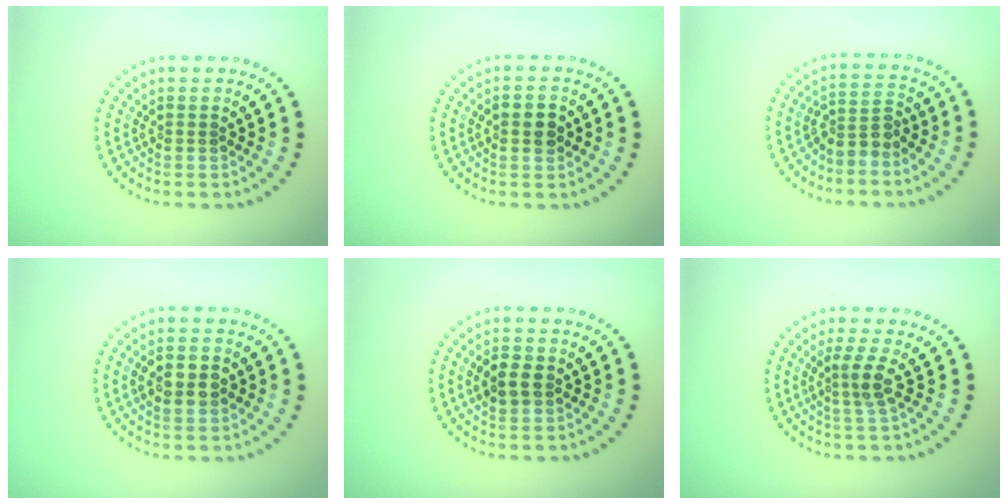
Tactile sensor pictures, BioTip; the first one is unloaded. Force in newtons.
{"total": 2.5, "press": 2.5, "slide": 0.2}
{"total": 2.4, "press": 1.9, "slide": 1.6}
{"total": 3.6, "press": 3.6, "slide": 0.1}
{"total": 2.6, "press": 2.6, "slide": 0.1}
{"total": 2.3, "press": 1.8, "slide": 1.5}